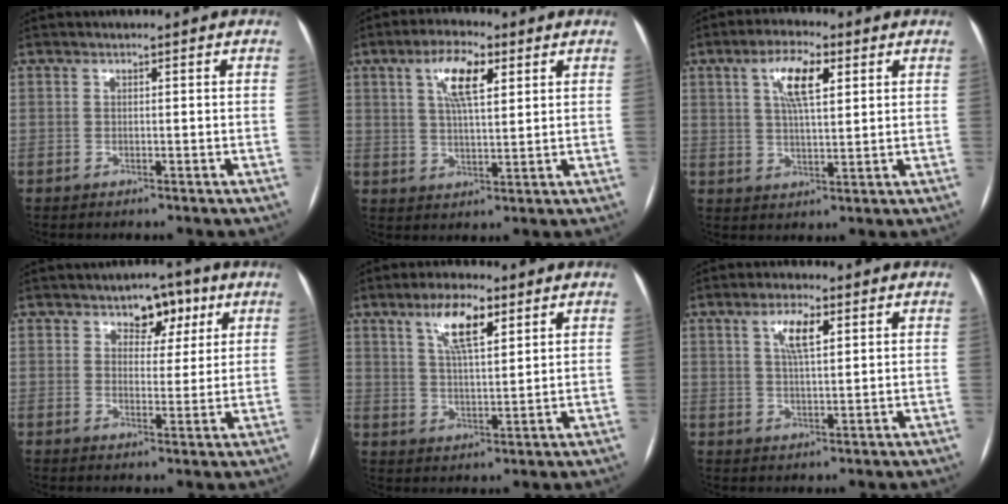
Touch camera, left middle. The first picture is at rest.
{"total": 7.9, "force": [3.4, 2.3, 6.7], "torque": [-0.127, 0.013, 0.061]}
{"total": 7.7, "force": [3.1, 2.2, 6.7], "torque": [-0.127, 0.012, 0.056]}
{"total": 5.7, "force": [3.2, 3.5, 3.2], "torque": [-0.036, 0.015, 0.046]}
{"total": 7.8, "force": [4.3, 2.0, 6.2], "torque": [-0.119, 0.008, 0.078]}
{"total": 5.1, "force": [2.1, 1.2, 4.4], "torque": [-0.087, 0.007, 0.040]}